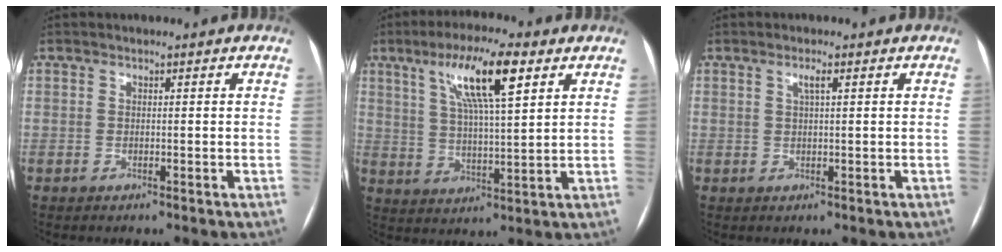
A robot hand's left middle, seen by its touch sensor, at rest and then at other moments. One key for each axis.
{"total": 11.5, "fx": 5.6, "fy": 1.6, "fz": 9.9, "tx": -0.180, "ty": 0.013, "tz": 0.098}
{"total": 1.4, "fx": 0.6, "fy": 0.0, "fz": 1.3, "tx": -0.025, "ty": 0.003, "tz": 0.011}